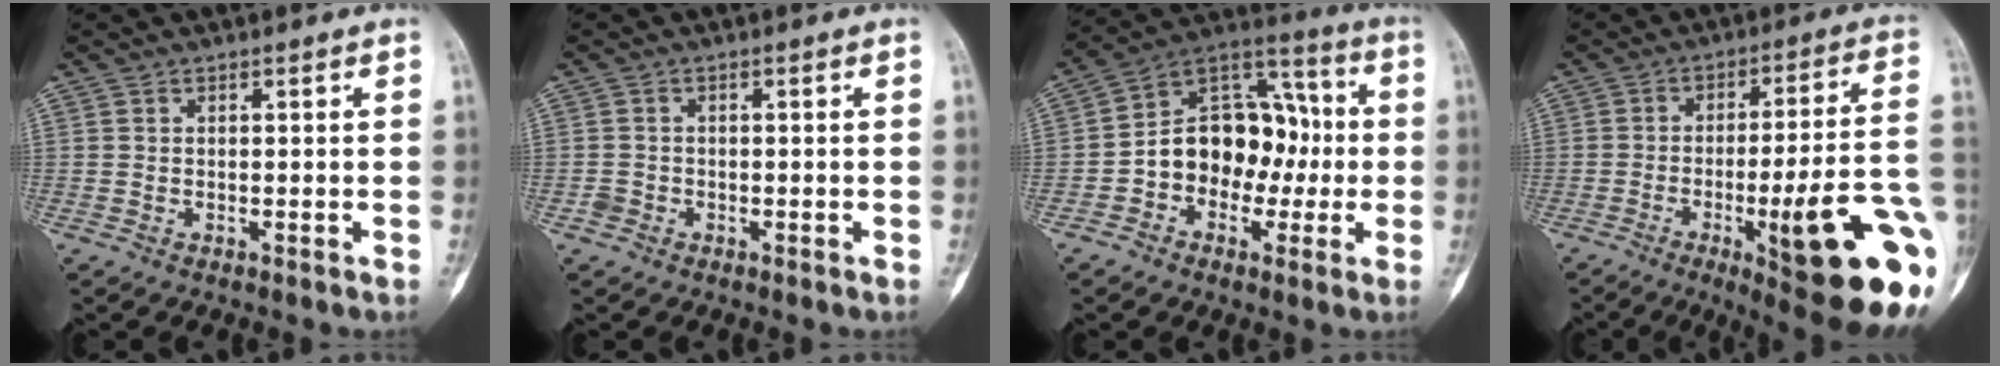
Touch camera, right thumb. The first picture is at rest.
{"total": 1.3, "force": [-0.6, 1.1, 0.2], "torque": [0.000, 0.005, -0.015]}
{"total": 15.8, "force": [-1.9, 11.6, 10.5], "torque": [-0.123, 0.053, -0.039]}
{"total": 23.8, "force": [-7.3, 4.3, 22.2], "torque": [-0.259, 0.009, -0.089]}